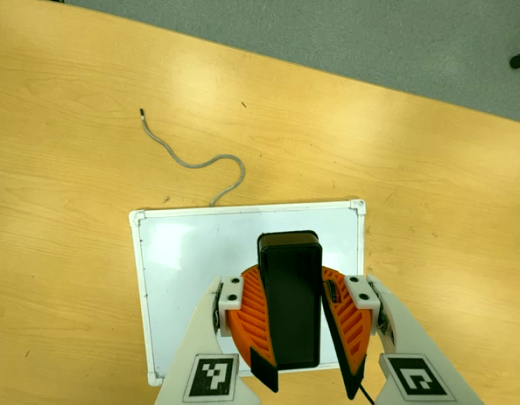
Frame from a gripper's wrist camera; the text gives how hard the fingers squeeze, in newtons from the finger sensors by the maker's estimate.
{"total": 9.9, "left": 9.8, "right": 10.1}